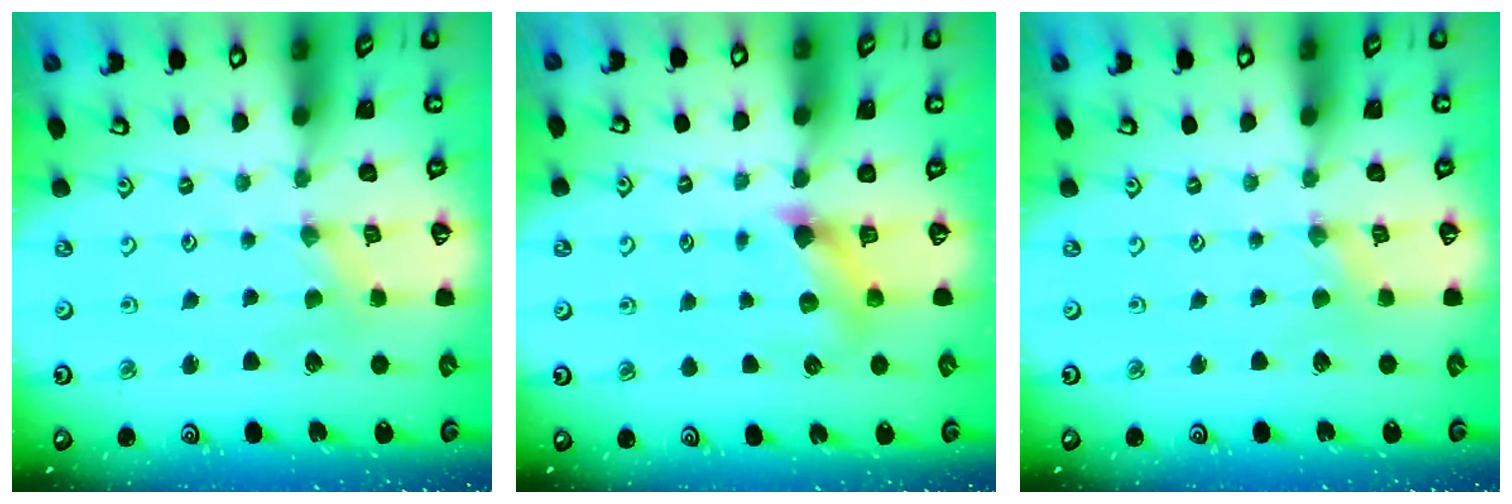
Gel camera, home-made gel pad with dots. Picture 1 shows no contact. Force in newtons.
{"total": 7.2, "press": 7.1, "slide": 1.0}
{"total": 0.0}